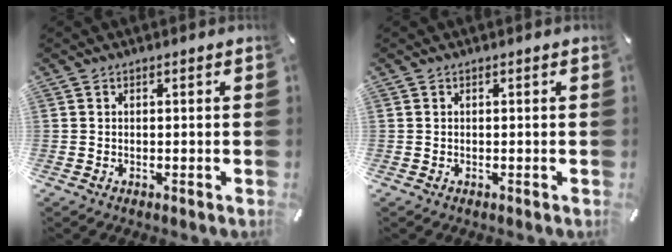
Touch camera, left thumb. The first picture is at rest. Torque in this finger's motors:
{"motor_torque": [-0.48, -0.28, 0.00, -0.02, 0.00]}